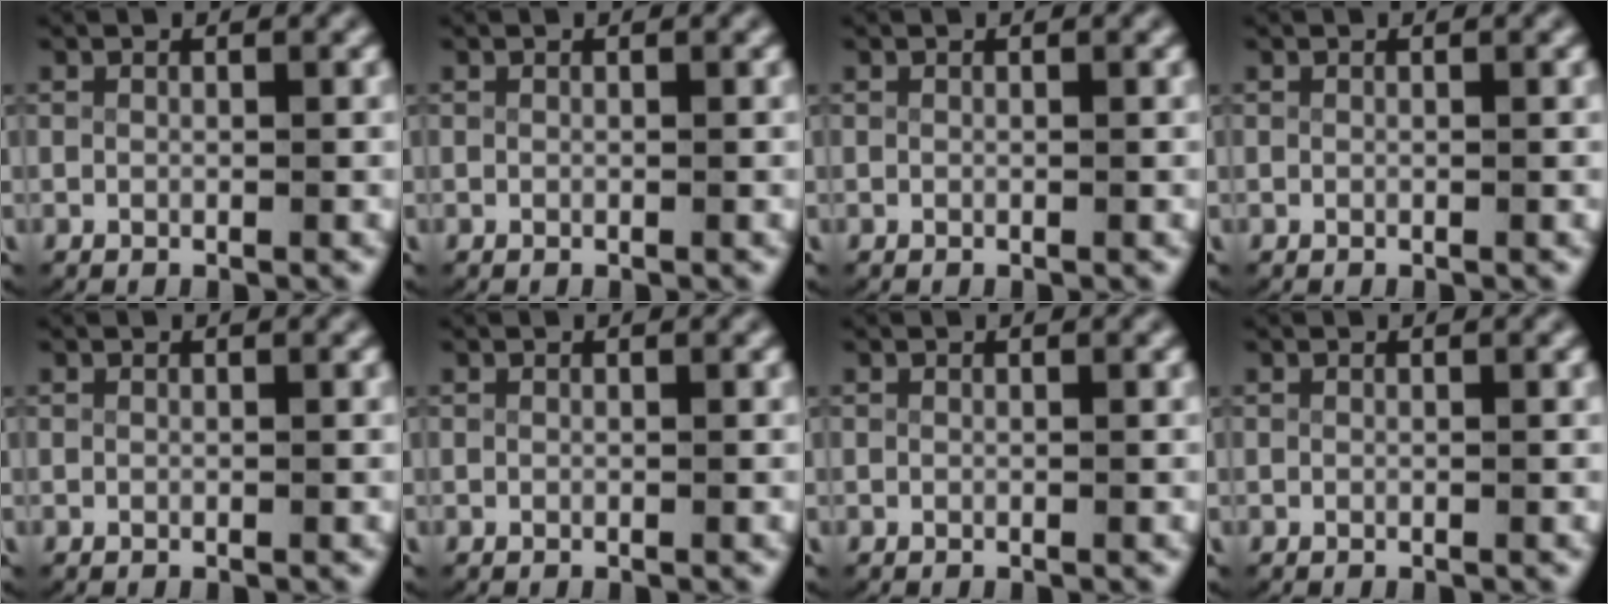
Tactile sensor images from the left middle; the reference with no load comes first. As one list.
[{"total": 0.0}, {"total": 0.0}, {"total": 0.0}, {"total": 0.0}, {"total": 0.0}, {"total": 0.0}, {"total": 0.0}]